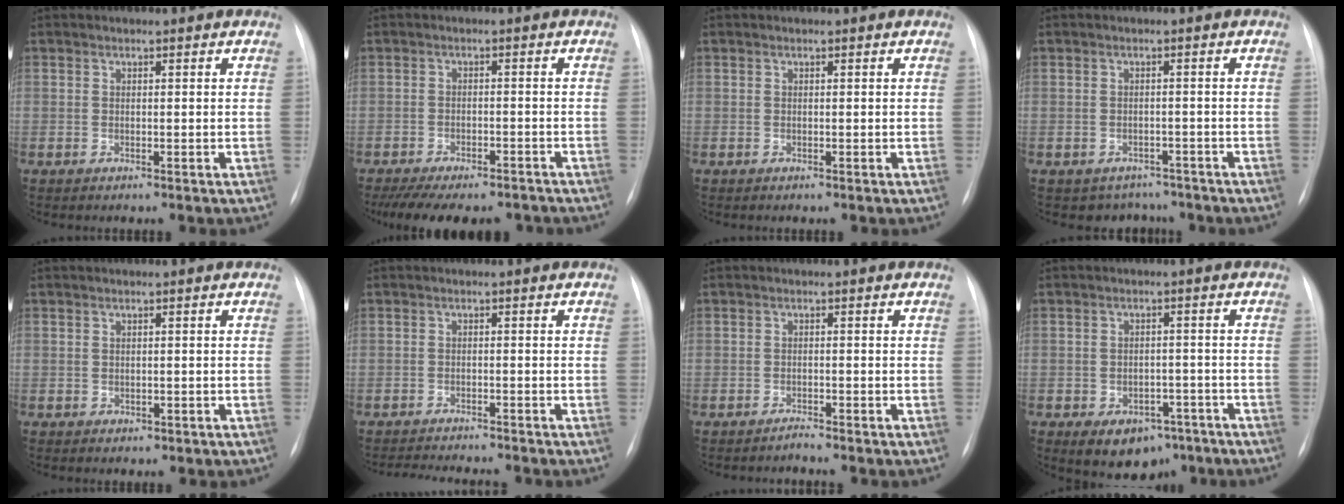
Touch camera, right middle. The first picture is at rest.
{"total": 14.8, "force": [-12.2, 5.4, 6.4], "torque": [-0.141, -0.005, -0.161]}
{"total": 0.0}
{"total": 4.5, "force": [-3.6, 2.7, -0.1], "torque": [0.008, 0.016, -0.045]}
{"total": 1.1, "force": [-0.4, 0.9, 0.5], "torque": [-0.008, 0.002, 0.000]}
{"total": 7.7, "force": [-7.2, 0.6, 2.7], "torque": [-0.036, -0.008, -0.102]}
{"total": 1.0, "force": [-1.0, 0.0, 0.1], "torque": [-0.003, -0.003, -0.014]}
{"total": 9.0, "force": [-5.6, 5.7, 4.2], "torque": [-0.050, 0.017, -0.069]}